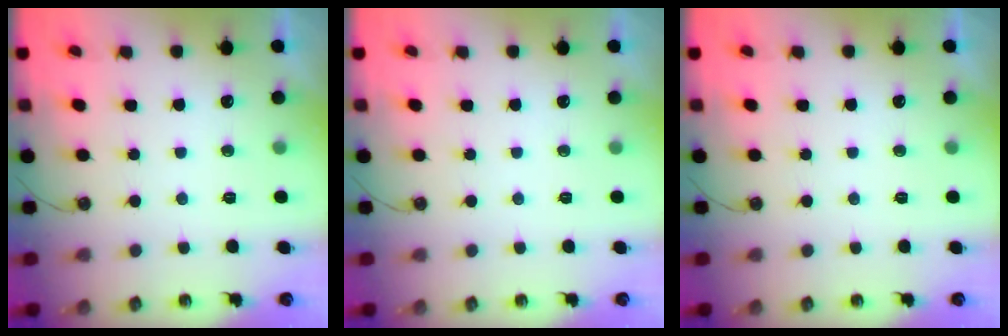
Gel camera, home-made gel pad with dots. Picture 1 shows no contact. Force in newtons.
{"total": 0.0}
{"total": 0.0}